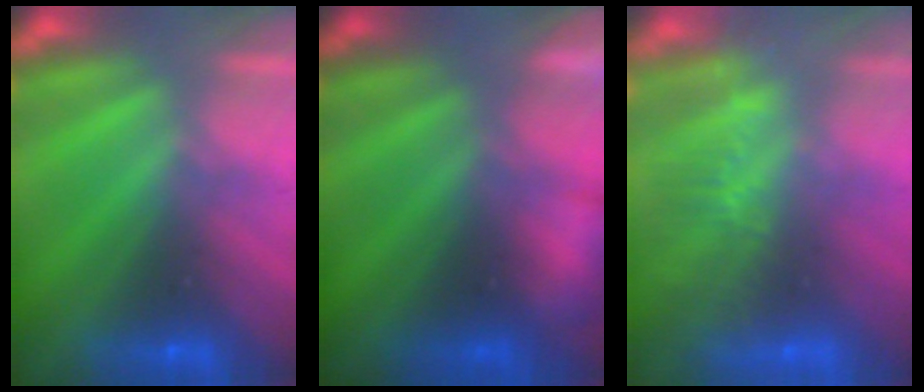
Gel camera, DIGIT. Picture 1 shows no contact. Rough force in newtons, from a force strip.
{"total": 6.6}
{"total": 3.1}